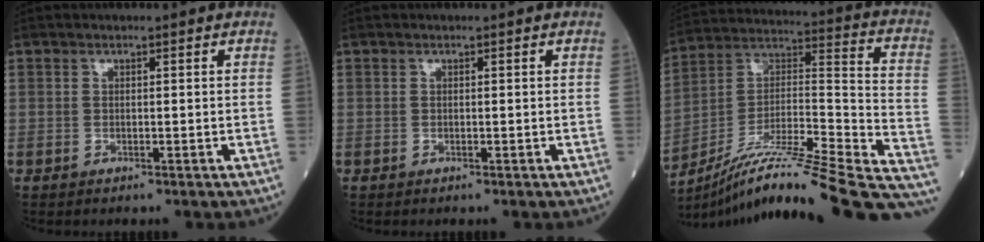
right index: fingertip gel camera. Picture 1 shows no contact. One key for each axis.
{"total": 0.0}
{"total": 31.0, "fx": -25.7, "fy": 2.1, "fz": 17.3, "tx": -0.202, "ty": -0.004, "tz": -0.391}